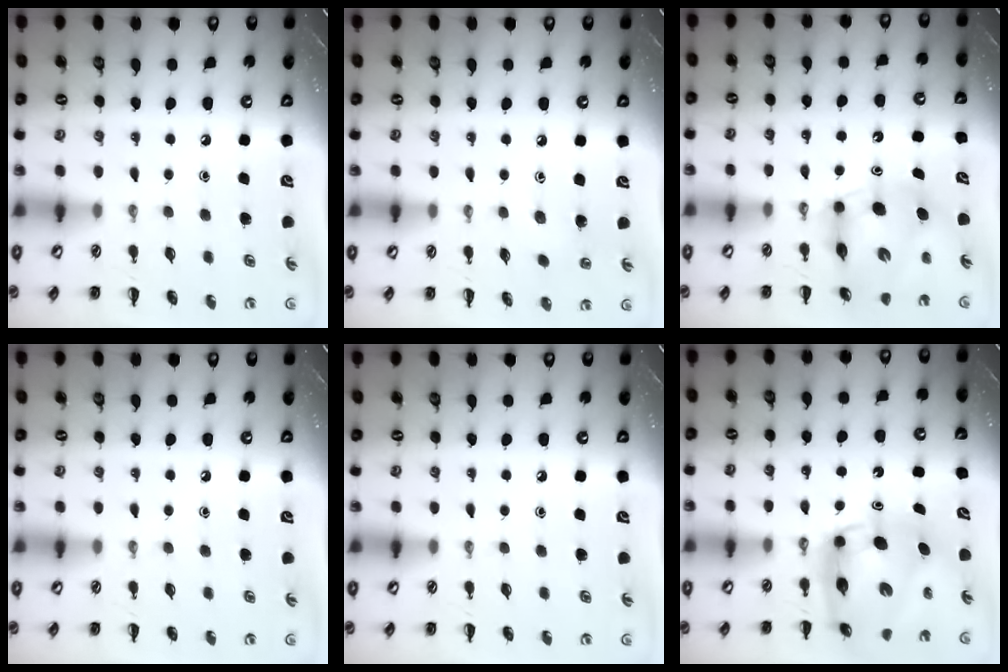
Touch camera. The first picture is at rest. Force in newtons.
{"total": 5.0, "press": 4.8, "slide": 1.5}
{"total": 7.4, "press": 7.1, "slide": 2.2}
{"total": 0.0}
{"total": 0.0}
{"total": 9.3, "press": 8.8, "slide": 2.8}